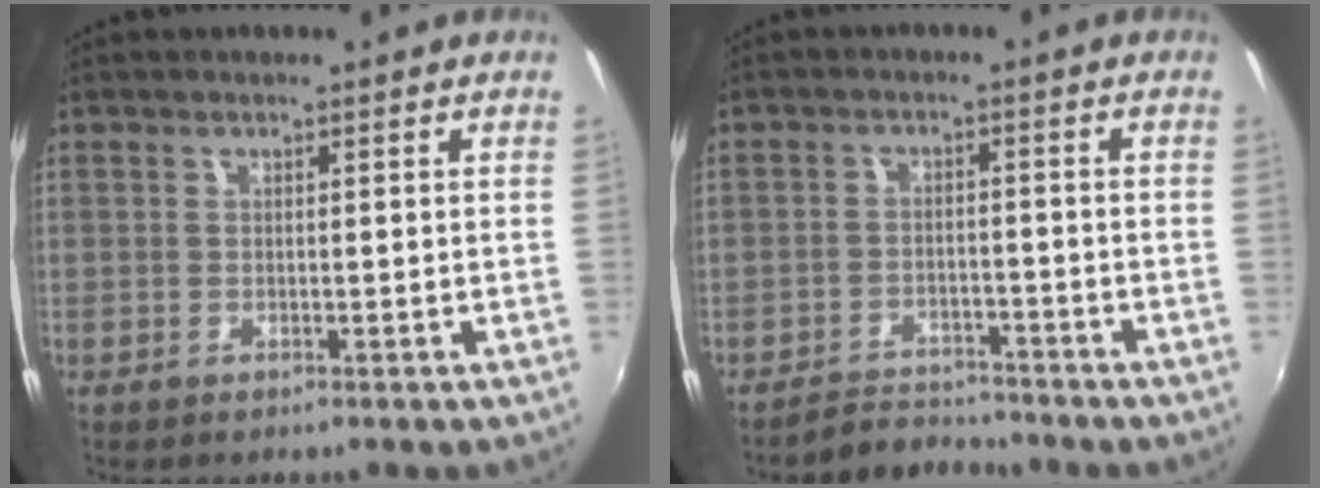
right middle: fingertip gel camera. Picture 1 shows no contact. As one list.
[{"total": 5.2, "force": [-5.1, 0.9, -0.1], "torque": [-0.018, 0.008, -0.084]}]